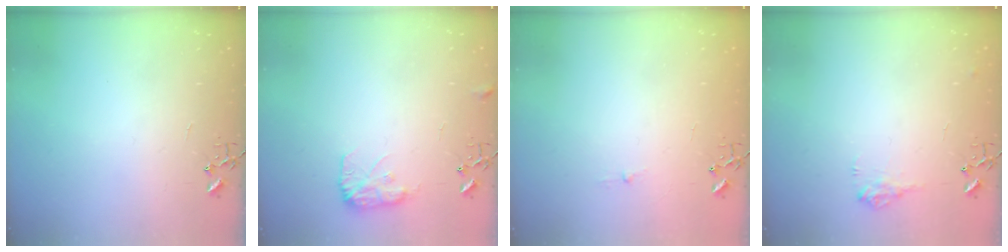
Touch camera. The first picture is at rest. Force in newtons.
{"total": 9.2, "press": 9.2, "slide": 0.3}
{"total": 2.6, "press": 2.5, "slide": 0.4}
{"total": 8.1, "press": 8.1, "slide": 0.3}